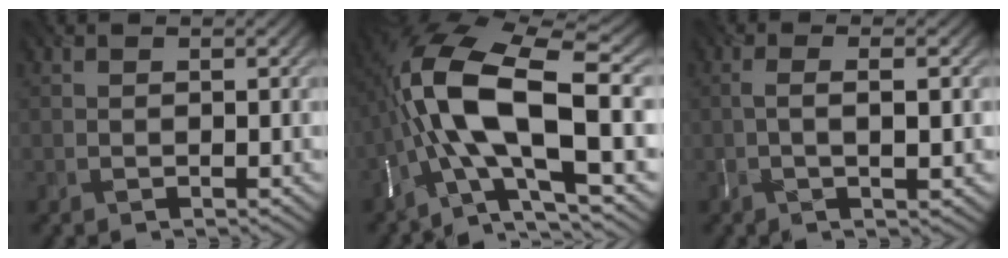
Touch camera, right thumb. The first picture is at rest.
{"total": 16.3, "force": [-1.6, 6.0, 15.1], "torque": [-0.304, 0.020, -0.039]}
{"total": 3.1, "force": [-0.2, 0.7, 3.0], "torque": [-0.055, 0.003, -0.005]}